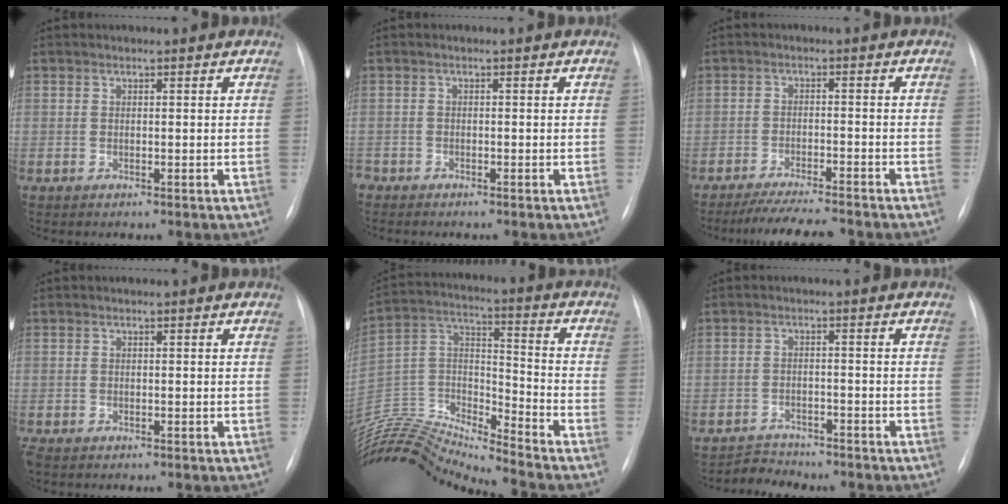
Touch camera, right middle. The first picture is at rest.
{"total": 1.2, "force": [-1.2, 0.4, 0.0], "torque": [0.005, 0.000, -0.020]}
{"total": 8.7, "force": [-7.8, 0.4, 3.8], "torque": [-0.055, -0.017, -0.122]}
{"total": 0.7, "force": [-0.6, 0.1, 0.4], "torque": [-0.010, -0.001, -0.008]}
{"total": 19.1, "force": [-18.4, -1.0, 4.8], "torque": [-0.089, 0.031, -0.333]}
{"total": 3.7, "force": [-3.4, 1.0, -0.8], "torque": [0.011, -0.004, -0.057]}